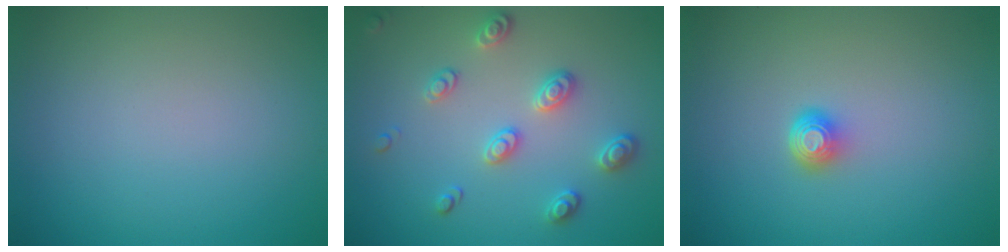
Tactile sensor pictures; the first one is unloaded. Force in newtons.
{"total": 2.8, "press": 2.6, "slide": 1.1}
{"total": 1.7, "press": 1.2, "slide": 1.2}